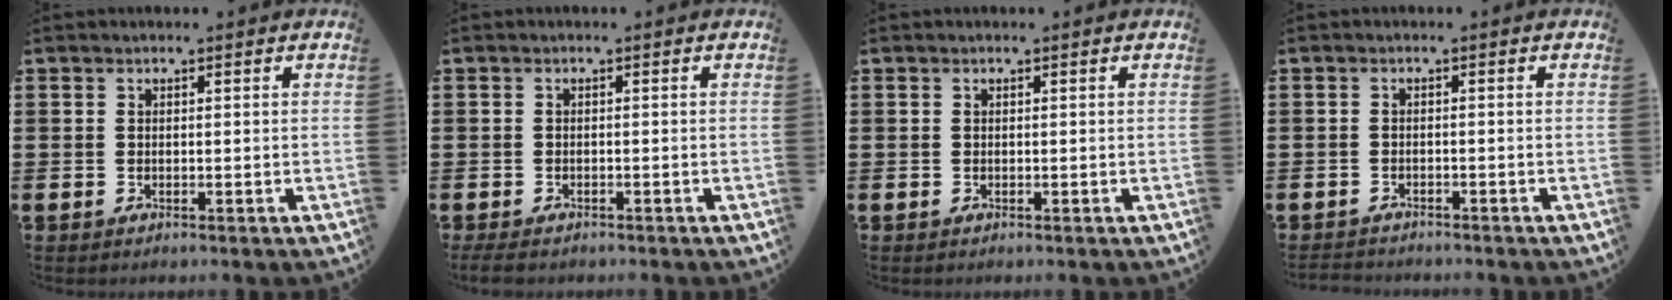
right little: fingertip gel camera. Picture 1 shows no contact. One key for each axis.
{"total": 0.9, "fx": -0.7, "fy": 0.3, "fz": 0.5, "tx": -0.010, "ty": 0.000, "tz": -0.015}
{"total": 0.0}
{"total": 1.2, "fx": -1.2, "fy": 0.1, "fz": 0.0, "tx": -0.004, "ty": 0.000, "tz": -0.025}